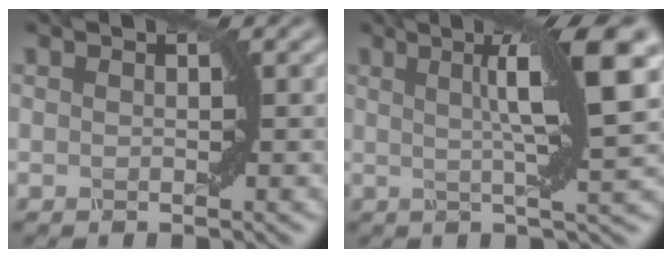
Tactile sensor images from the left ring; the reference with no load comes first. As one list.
[{"total": 8.3, "force": [2.2, 1.2, 7.9], "torque": [-0.103, 0.015, 0.031]}]